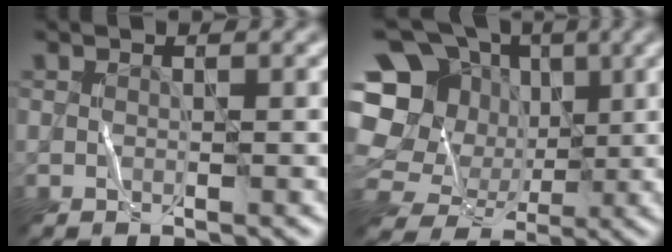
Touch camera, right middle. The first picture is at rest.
{"total": 16.5, "force": [0.6, 15.0, 6.8], "torque": [-0.178, 0.022, 0.000]}